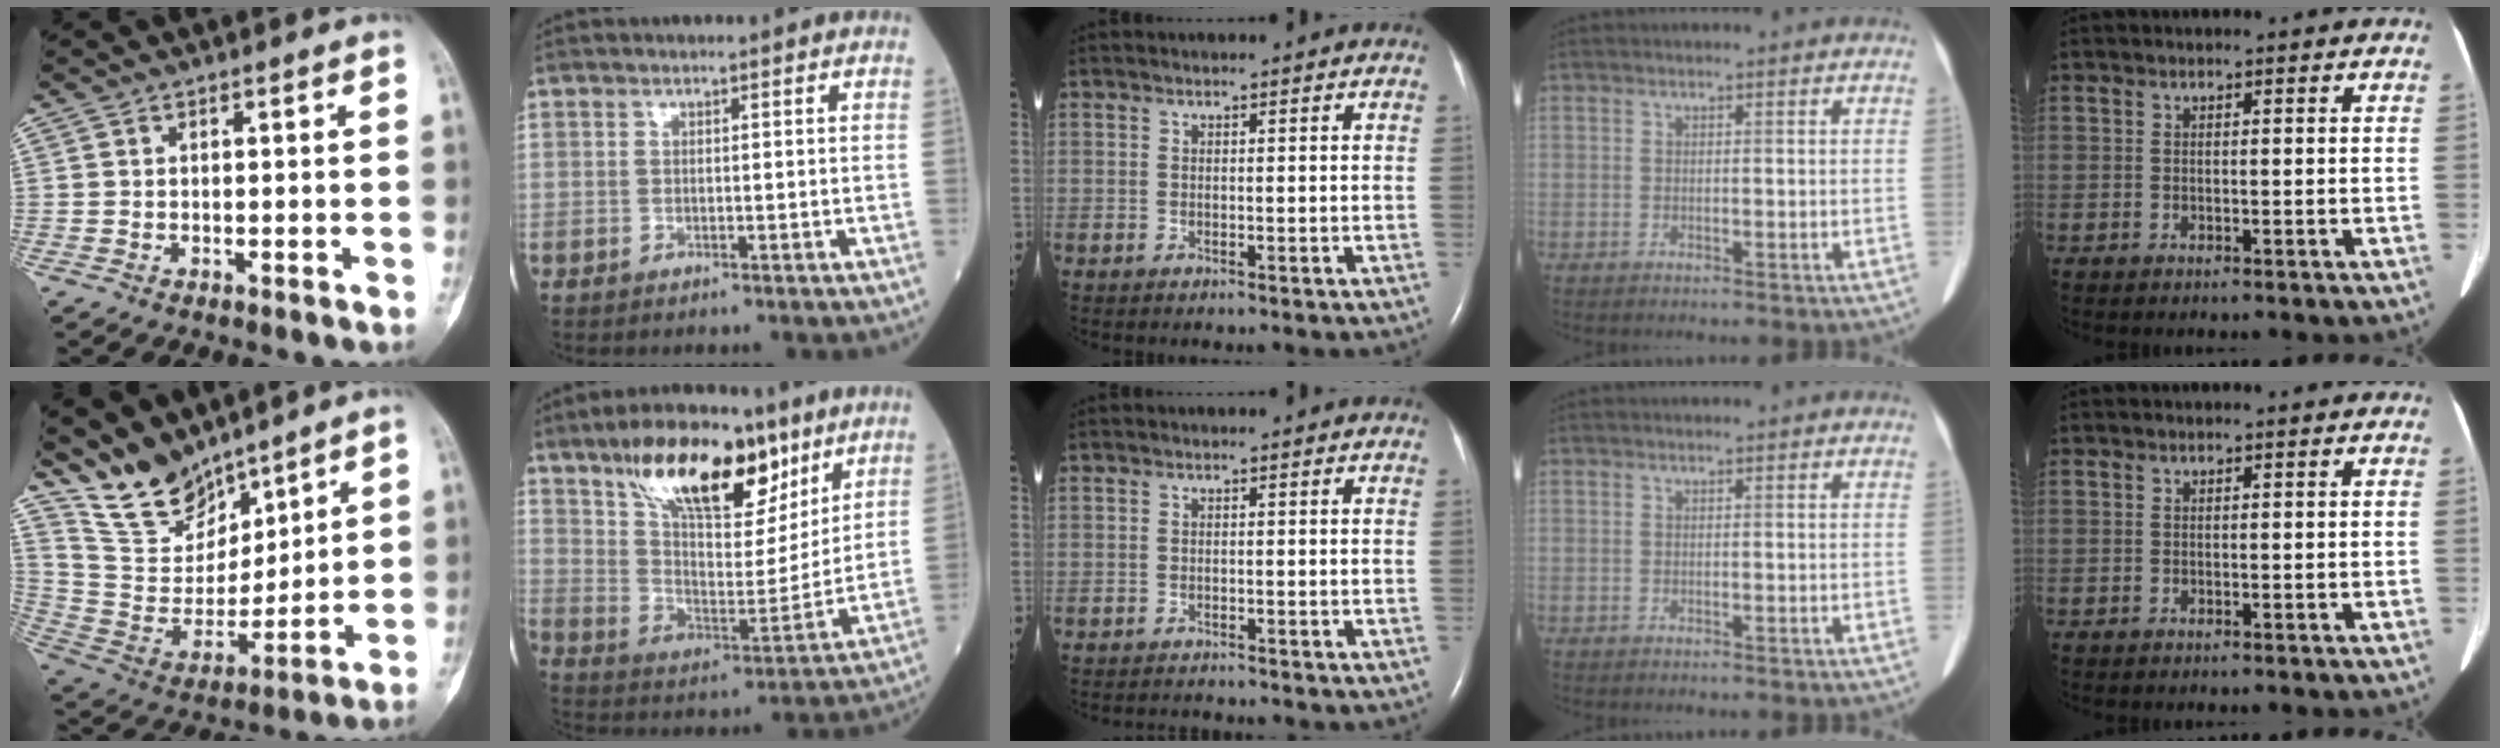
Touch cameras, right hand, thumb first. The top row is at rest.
{"thumb": {"total": 14.9, "force": [12.9, 6.3, 4.1], "torque": [-0.047, -0.070, 0.261]}, "index": {"total": 20.5, "force": [12.4, 7.6, 14.4], "torque": [-0.252, 0.015, 0.216]}, "middle": {"total": 3.3, "force": [-3.2, 0.3, 0.7], "torque": [-0.009, -0.011, -0.044]}}